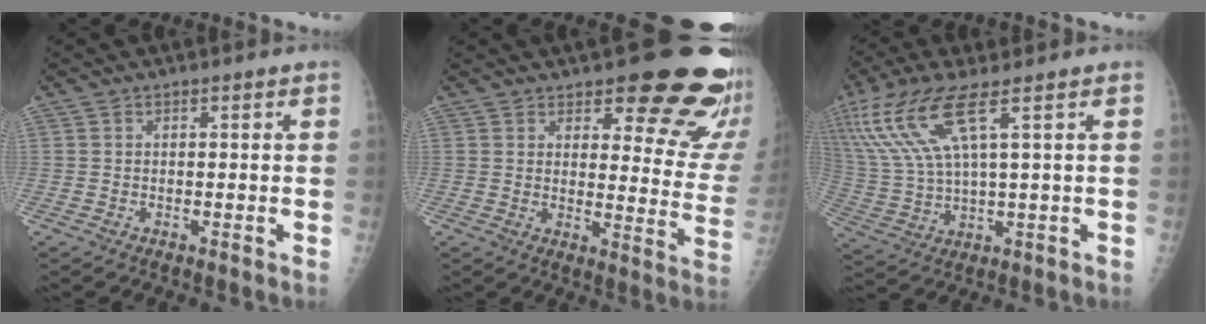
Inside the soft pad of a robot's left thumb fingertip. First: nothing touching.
{"total": 19.5, "force": [14.1, 6.4, 11.8], "torque": [-0.098, -0.094, 0.163]}
{"total": 13.7, "force": [6.5, 3.1, 11.6], "torque": [-0.282, -0.017, 0.139]}